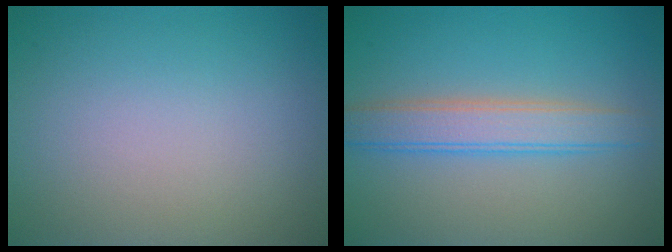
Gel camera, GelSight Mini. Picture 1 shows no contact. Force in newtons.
{"total": 3.9, "press": 3.9, "slide": 0.2}